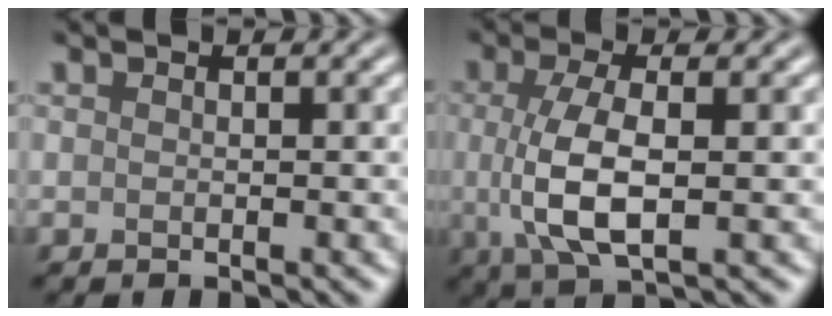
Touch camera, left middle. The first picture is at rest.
{"total": 5.5, "force": [0.0, 2.0, 5.1], "torque": [-0.112, -0.002, -0.002]}